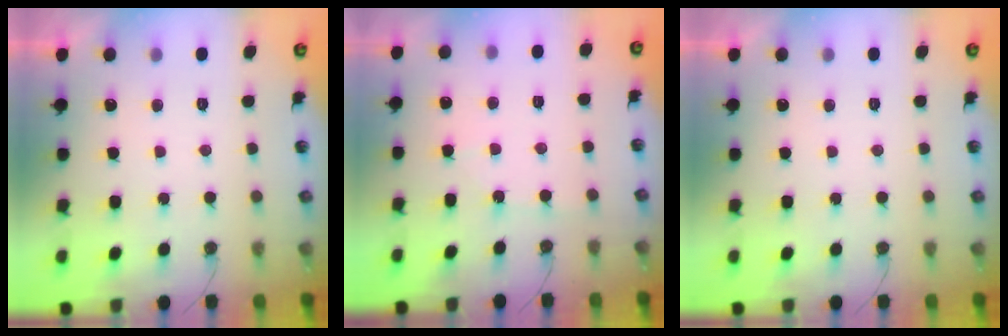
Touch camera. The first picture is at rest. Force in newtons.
{"total": 3.8, "press": 3.8, "slide": 0.4}
{"total": 0.0}